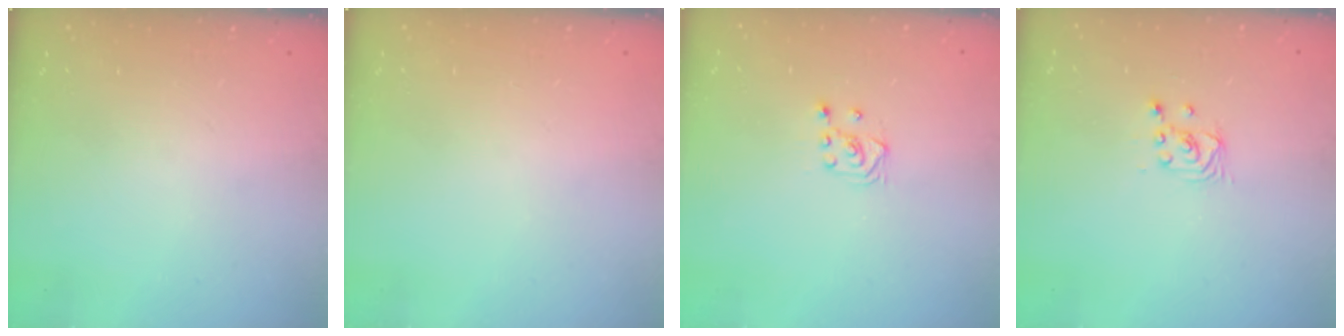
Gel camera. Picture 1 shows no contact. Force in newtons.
{"total": 0.0}
{"total": 3.5, "press": 3.4, "slide": 0.8}
{"total": 2.2, "press": 2.2, "slide": 0.2}